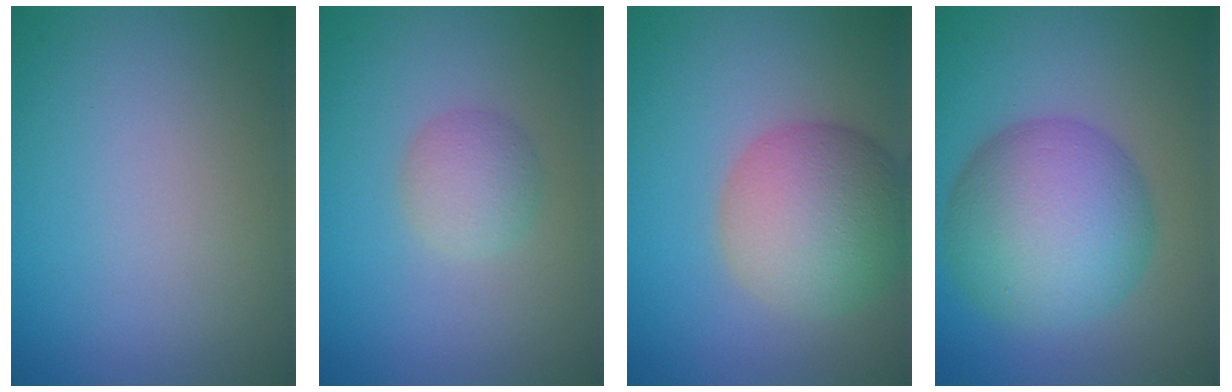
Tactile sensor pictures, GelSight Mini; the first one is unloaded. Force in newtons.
{"total": 2.3, "press": 2.3, "slide": 0.1}
{"total": 7.2, "press": 7.2, "slide": 0.5}
{"total": 9.6, "press": 9.6, "slide": 0.3}